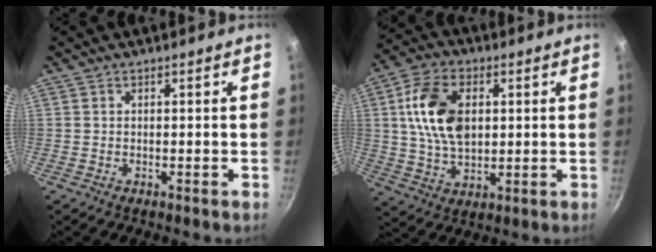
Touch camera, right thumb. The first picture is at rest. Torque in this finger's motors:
{"motor_torque": [1.02, 3.34, 1.75, -0.07, 0.16]}